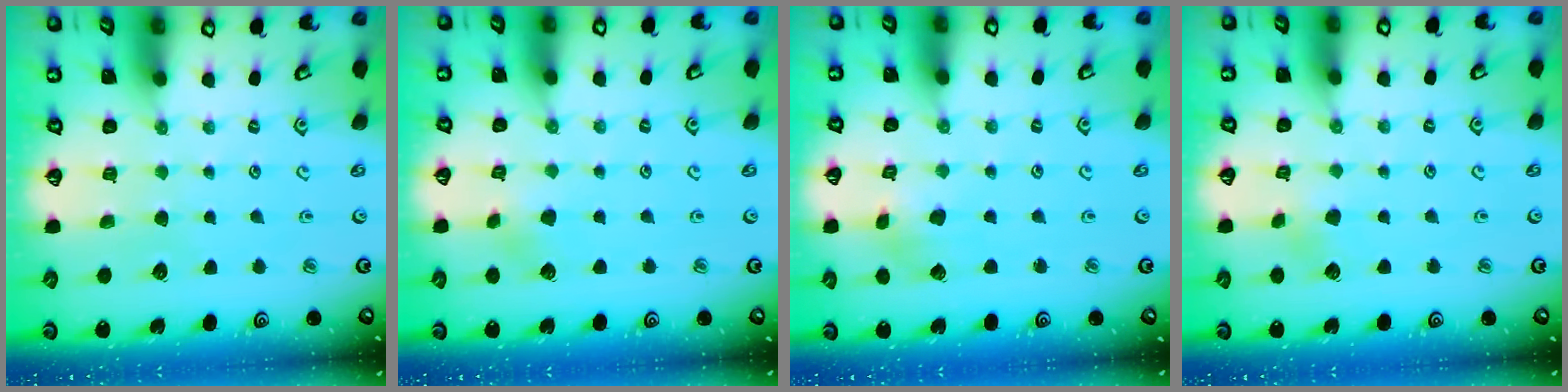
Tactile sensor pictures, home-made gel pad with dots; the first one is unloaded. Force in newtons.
{"total": 3.4, "press": 3.4, "slide": 0.3}
{"total": 2.9, "press": 2.9, "slide": 0.1}
{"total": 3.0, "press": 2.9, "slide": 0.7}